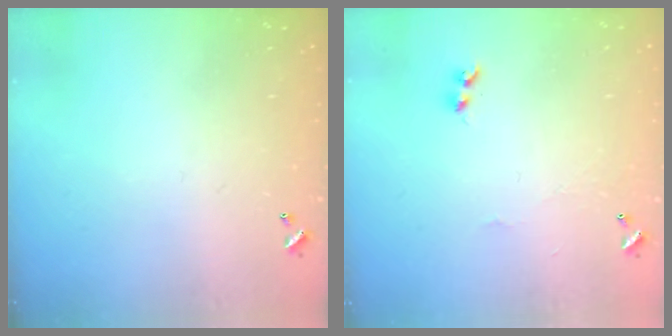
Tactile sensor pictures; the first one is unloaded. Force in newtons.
{"total": 2.7, "press": 2.7, "slide": 0.7}